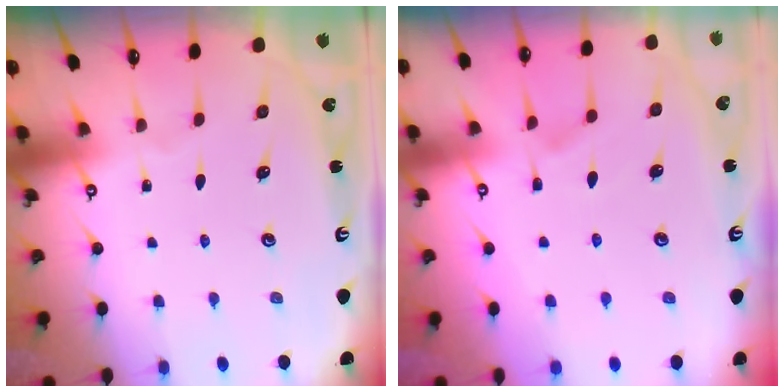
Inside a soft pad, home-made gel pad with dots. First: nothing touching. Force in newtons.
{"total": 2.1, "press": 1.8, "slide": 1.2}